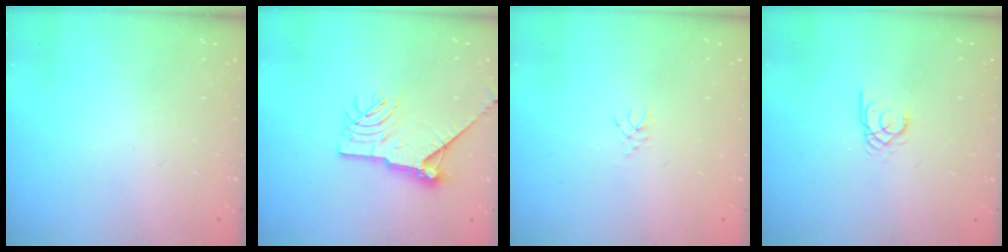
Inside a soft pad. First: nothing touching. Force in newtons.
{"total": 13.8, "press": 13.8, "slide": 0.6}
{"total": 2.1, "press": 2.1, "slide": 0.3}
{"total": 1.8, "press": 1.8, "slide": 0.2}